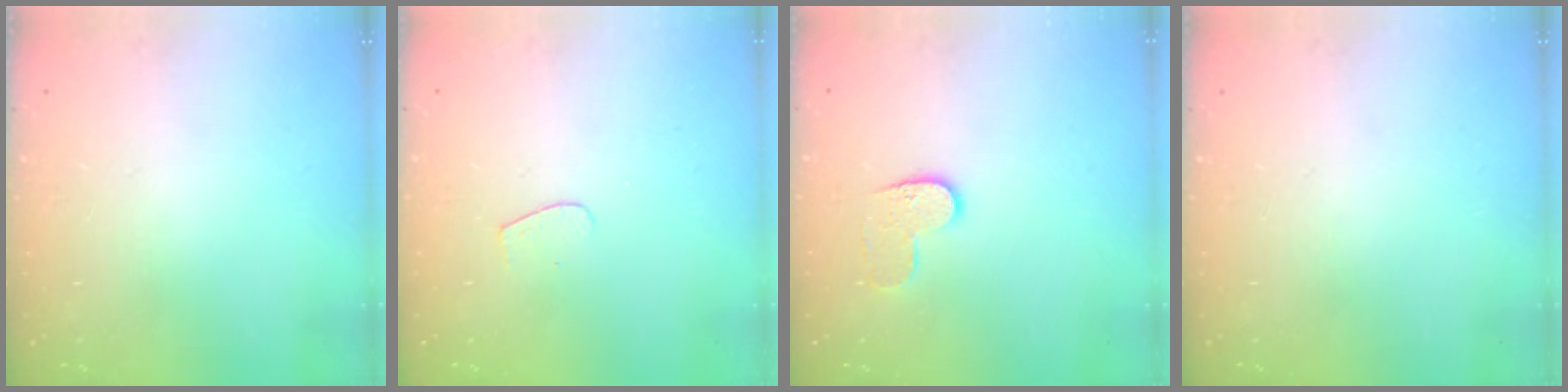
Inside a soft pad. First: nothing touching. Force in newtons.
{"total": 4.0, "press": 4.0, "slide": 0.4}
{"total": 6.8, "press": 6.8, "slide": 0.1}
{"total": 0.0}